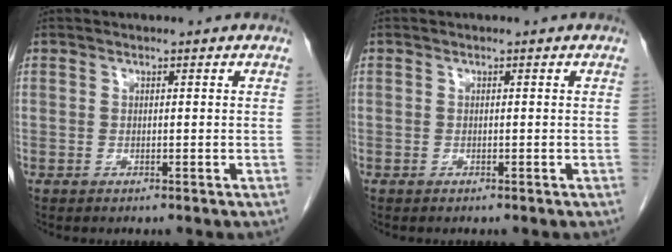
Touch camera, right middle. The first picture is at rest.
{"total": 0.0}